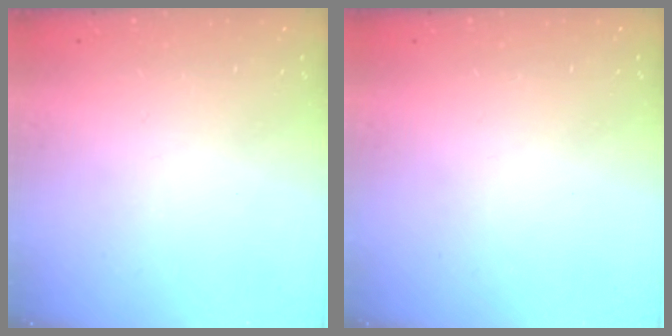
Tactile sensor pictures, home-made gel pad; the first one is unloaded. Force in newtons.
{"total": 0.0}